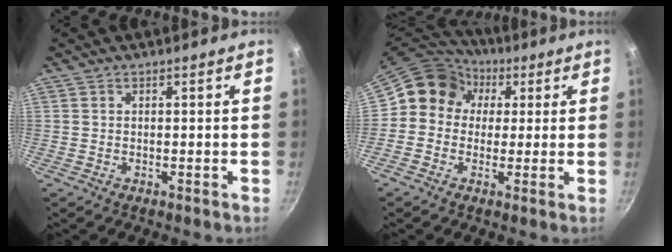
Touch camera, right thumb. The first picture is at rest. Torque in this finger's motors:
{"motor_torque": [0.34, 1.63, 0.49, -0.41, 0.03]}